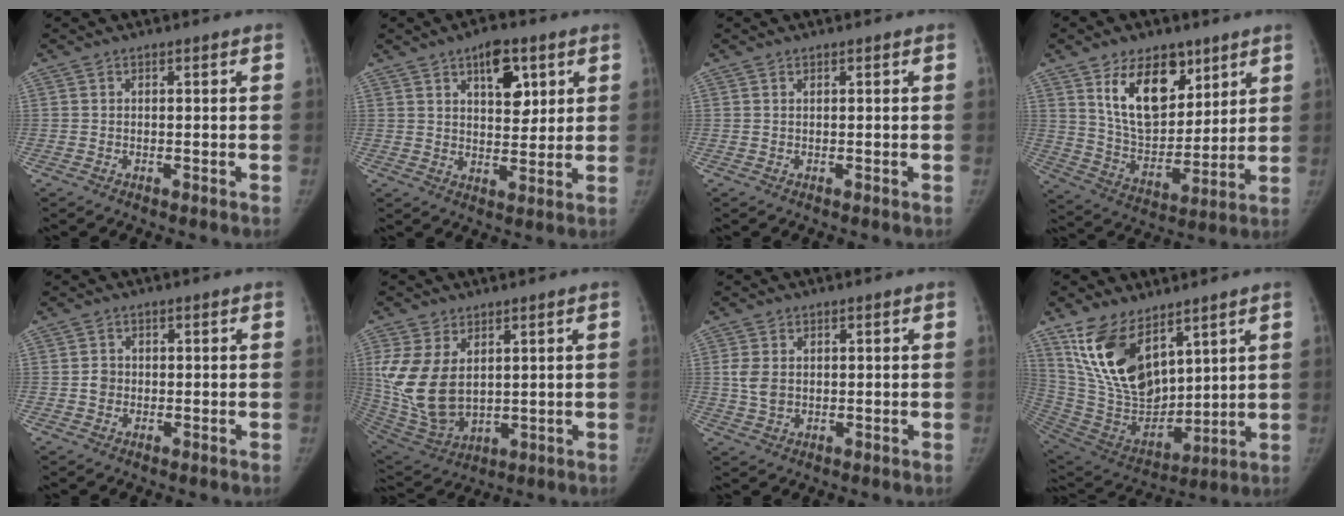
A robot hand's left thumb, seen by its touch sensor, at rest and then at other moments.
{"total": 8.5, "force": [4.0, 4.4, 6.0], "torque": [-0.058, -0.019, 0.059]}
{"total": 0.0}
{"total": 15.7, "force": [8.3, 9.3, 9.6], "torque": [-0.115, -0.053, 0.161]}
{"total": 2.0, "force": [-0.1, 1.8, 0.7], "torque": [-0.001, 0.005, -0.003]}
{"total": 14.8, "force": [3.3, 9.5, 10.9], "torque": [-0.212, -0.020, 0.088]}
{"total": 4.2, "force": [0.6, 3.1, 2.8], "torque": [-0.052, -0.002, 0.017]}
{"total": 19.2, "force": [10.9, 10.1, 12.1], "torque": [-0.193, -0.061, 0.229]}